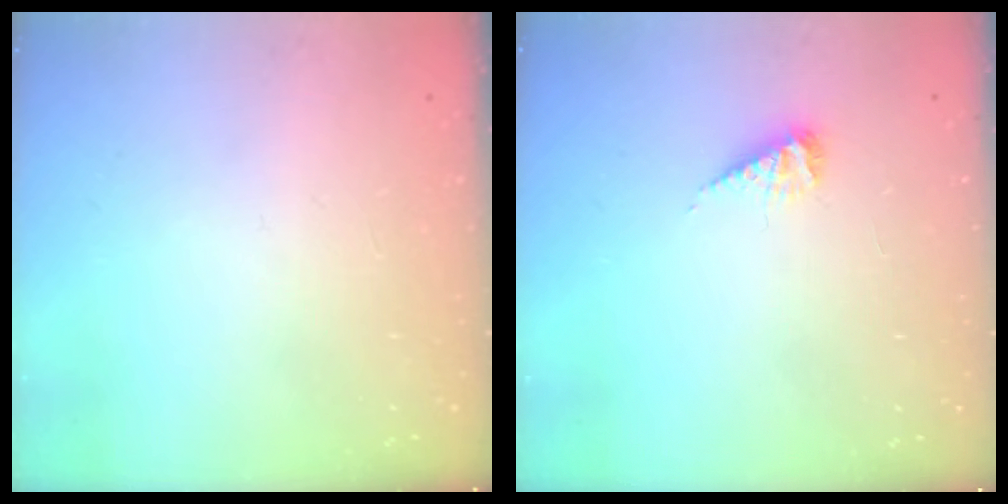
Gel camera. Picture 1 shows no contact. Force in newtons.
{"total": 7.4, "press": 7.4, "slide": 0.6}